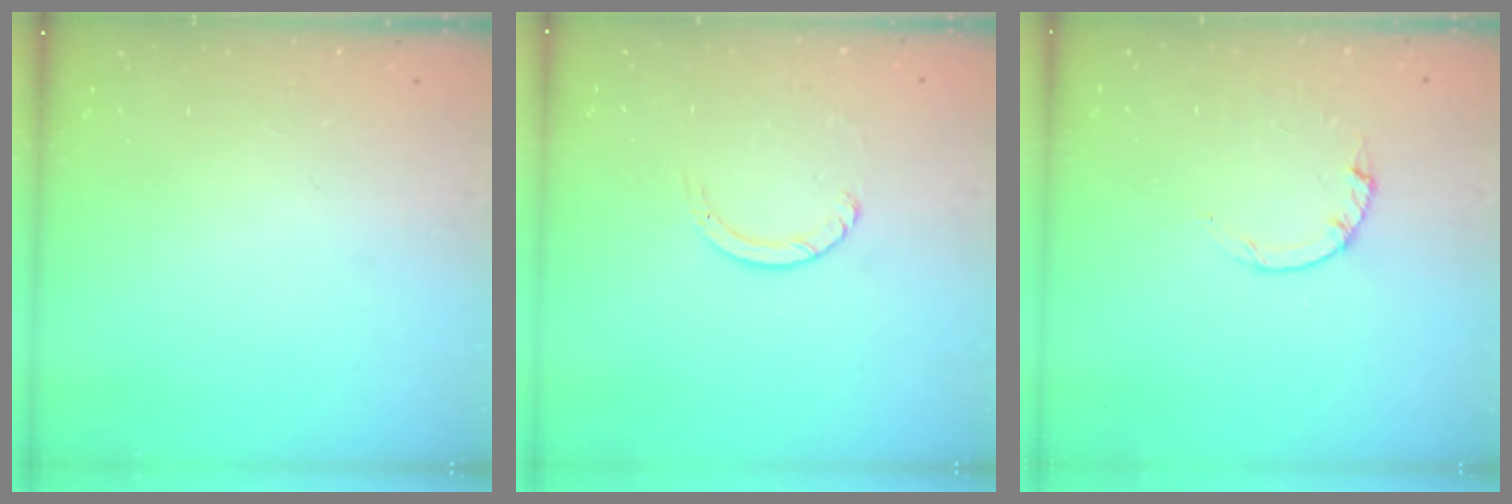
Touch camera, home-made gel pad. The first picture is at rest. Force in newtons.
{"total": 1.3, "press": 1.2, "slide": 0.2}
{"total": 2.2, "press": 2.1, "slide": 0.4}